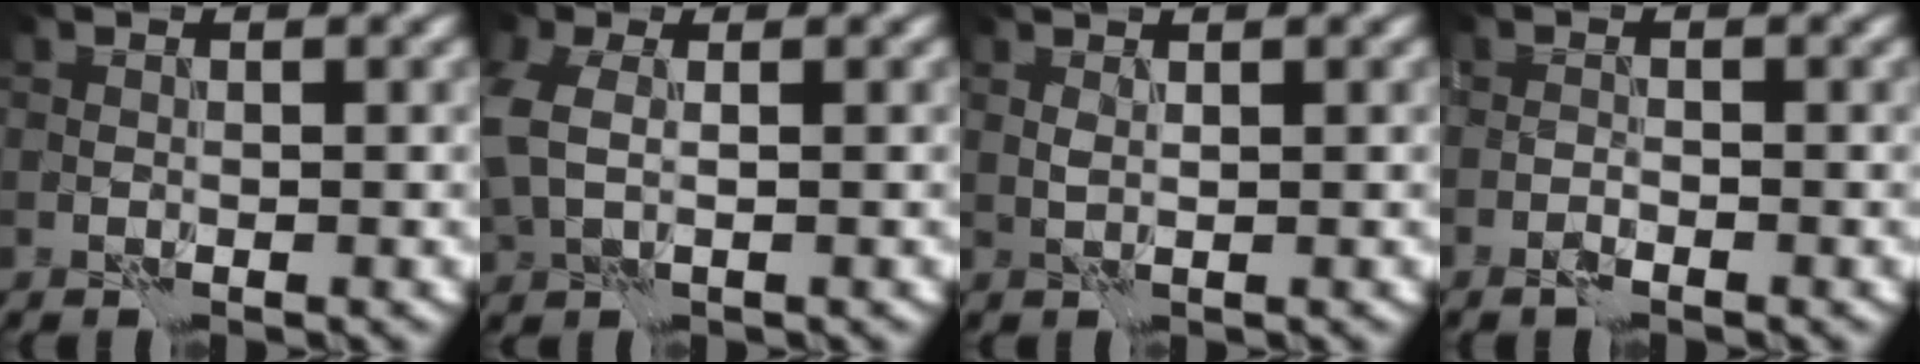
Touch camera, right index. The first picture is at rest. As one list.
[{"total": 3.9, "force": [0.4, 2.6, 2.8], "torque": [-0.079, -0.001, 0.008]}, {"total": 2.1, "force": [1.5, 0.4, 1.5], "torque": [-0.018, 0.004, 0.011]}, {"total": 1.1, "force": [-0.9, 0.4, 0.6], "torque": [-0.014, 0.001, -0.020]}]